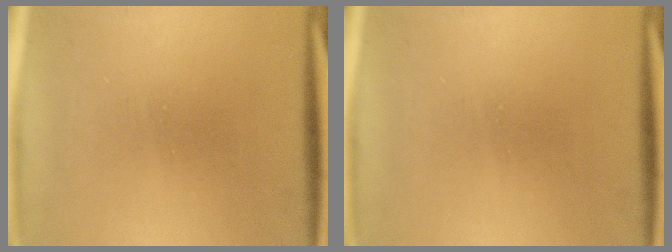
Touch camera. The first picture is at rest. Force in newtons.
{"total": 0.0}